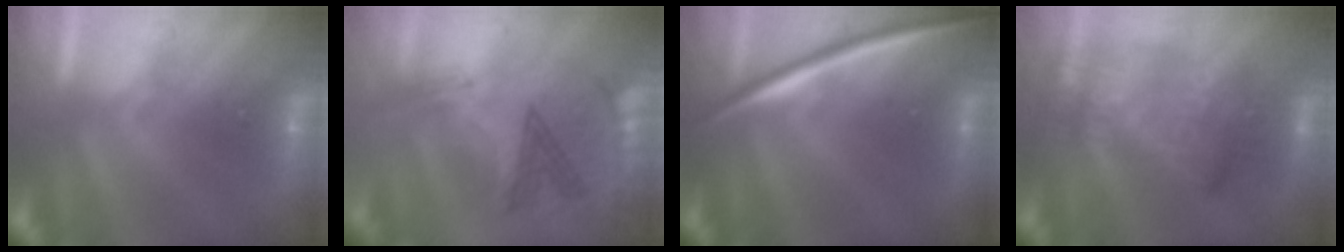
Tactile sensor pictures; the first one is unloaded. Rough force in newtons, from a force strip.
{"total": 3.3}
{"total": 2.2}
{"total": 3.8}